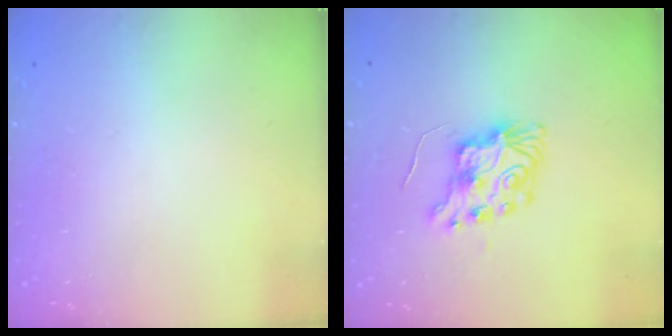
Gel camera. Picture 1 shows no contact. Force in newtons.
{"total": 9.8, "press": 9.8, "slide": 0.9}